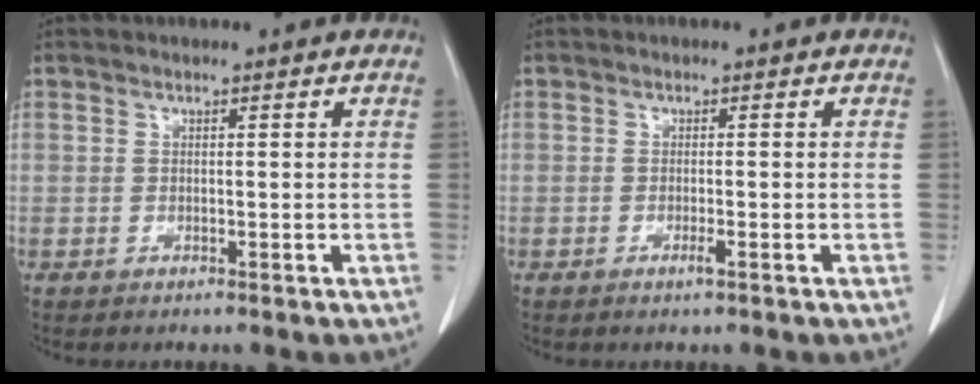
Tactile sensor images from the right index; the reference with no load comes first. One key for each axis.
{"total": 1.1, "fx": -0.6, "fy": 0.0, "fz": 1.0, "tx": -0.018, "ty": -0.001, "tz": -0.011}